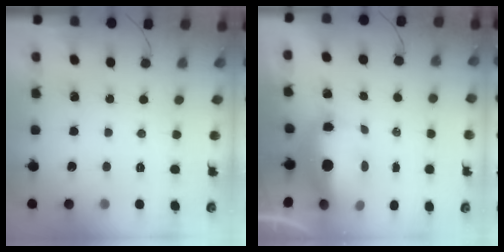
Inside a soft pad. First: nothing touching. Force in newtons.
{"total": 10.7, "press": 10.5, "slide": 2.3}